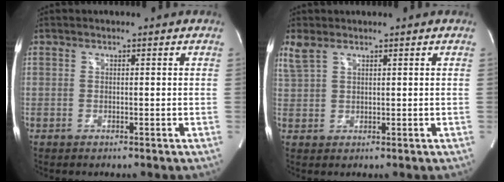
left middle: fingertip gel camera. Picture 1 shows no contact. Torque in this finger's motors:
{"motor_torque": [1.61, -0.52, 1.05, 0.21]}